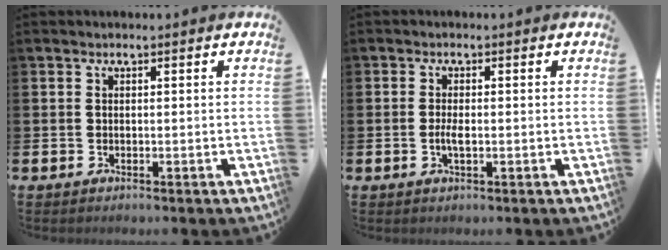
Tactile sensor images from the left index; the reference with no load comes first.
{"total": 1.9, "force": [-0.3, 0.6, 1.8], "torque": [-0.032, 0.000, -0.007]}